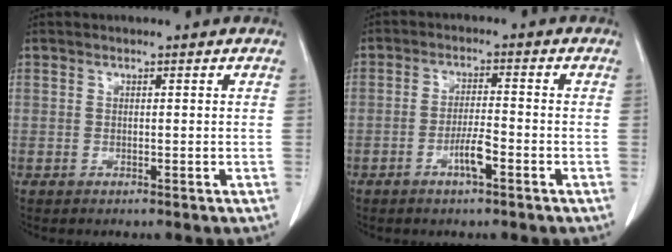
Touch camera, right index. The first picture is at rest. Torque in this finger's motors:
{"motor_torque": [0.93, -0.20, 0.29, 0.09]}